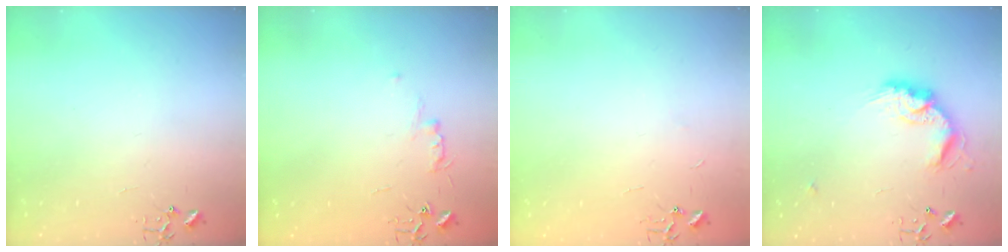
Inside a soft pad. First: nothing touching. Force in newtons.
{"total": 4.8, "press": 4.7, "slide": 0.6}
{"total": 2.4, "press": 2.4, "slide": 0.3}
{"total": 15.0, "press": 15.0, "slide": 0.6}